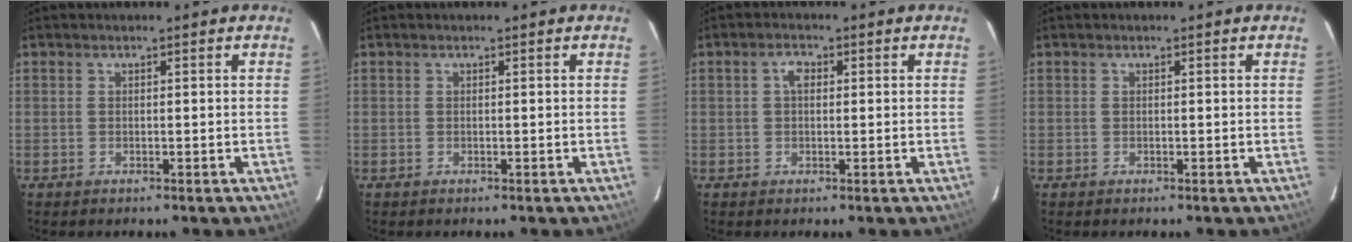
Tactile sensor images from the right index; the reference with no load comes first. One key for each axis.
{"total": 0.0}
{"total": 2.1, "fx": 0.4, "fy": 1.3, "fz": 1.6, "tx": -0.030, "ty": 0.009, "tz": 0.006}
{"total": 0.0}